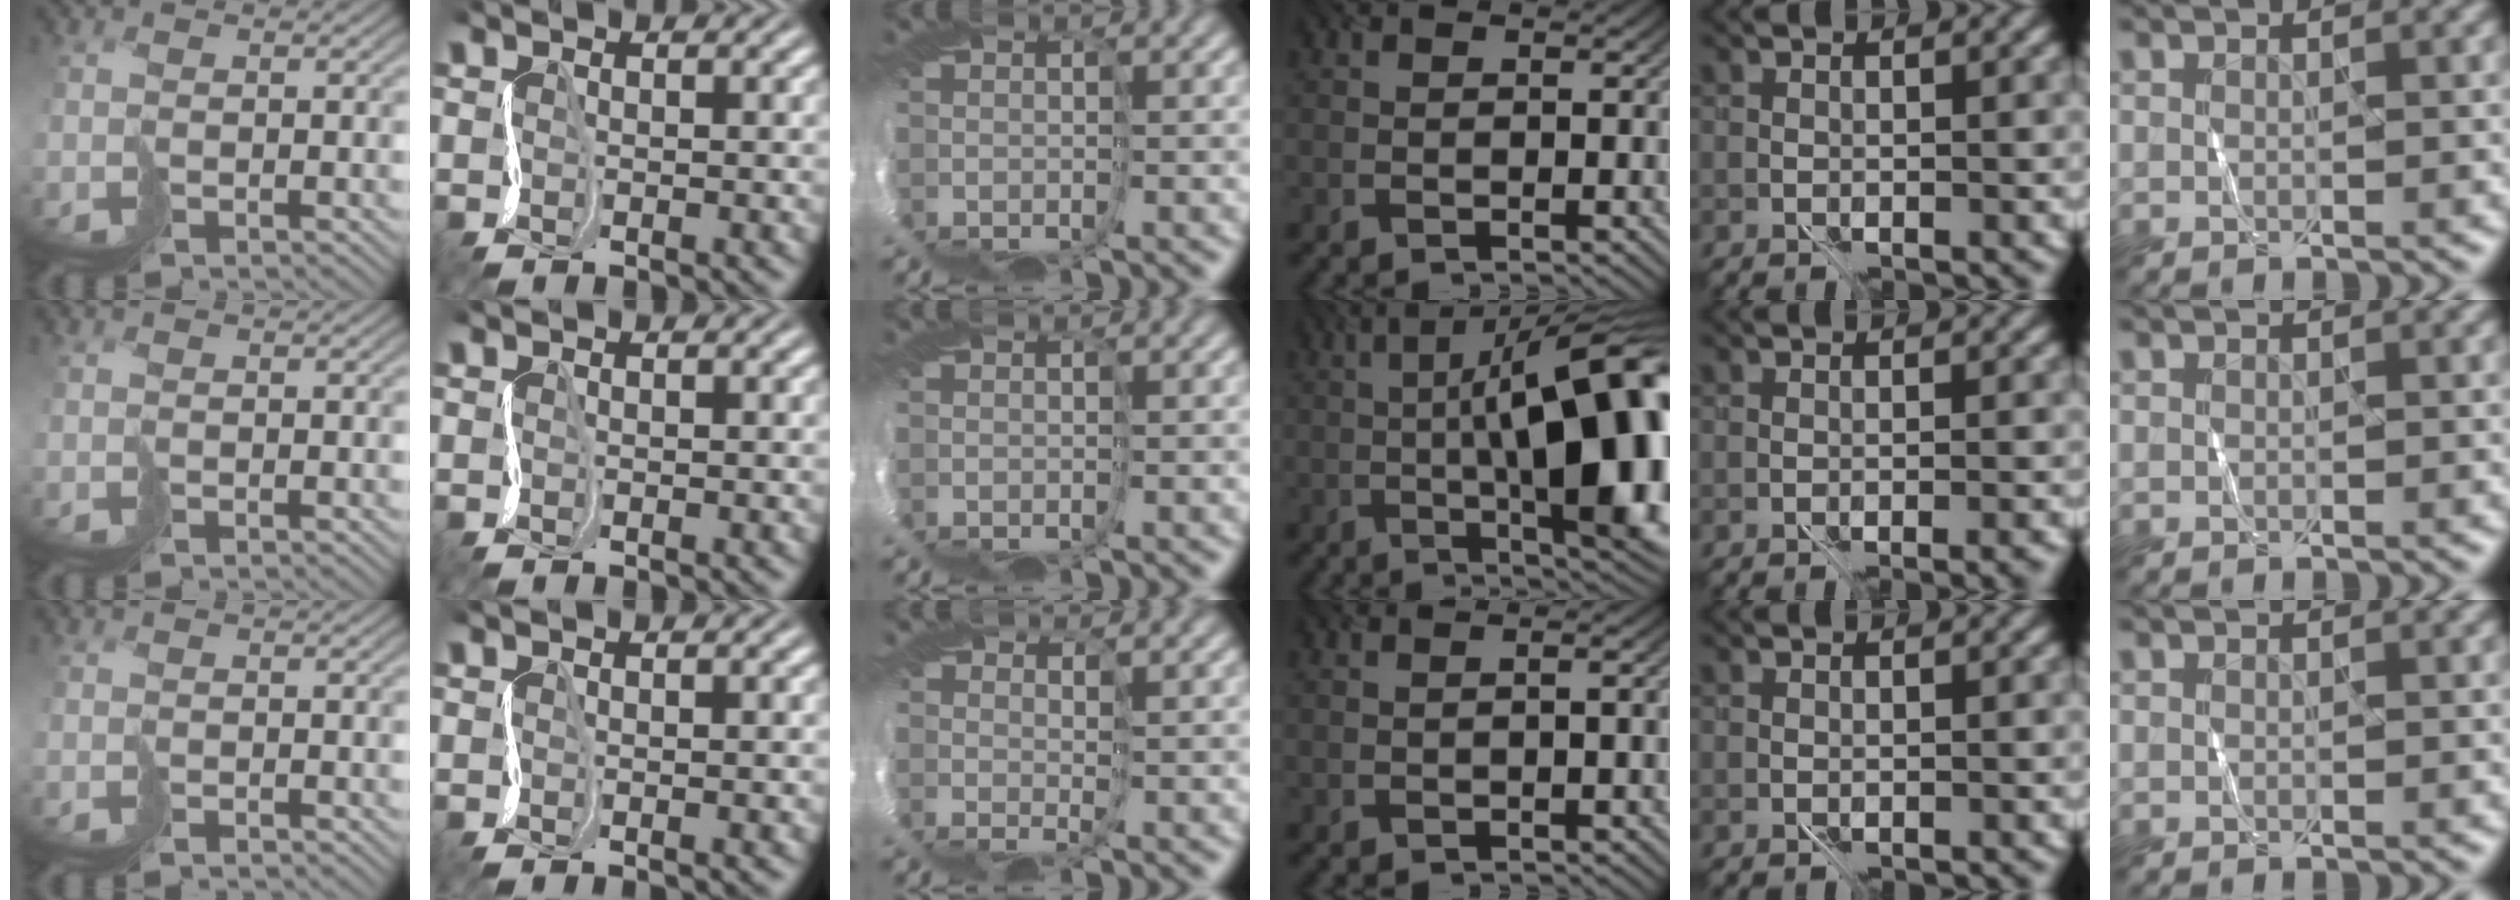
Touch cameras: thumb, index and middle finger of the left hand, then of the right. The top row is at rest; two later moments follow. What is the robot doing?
{"motion": "cut", "object": "paper bag"}